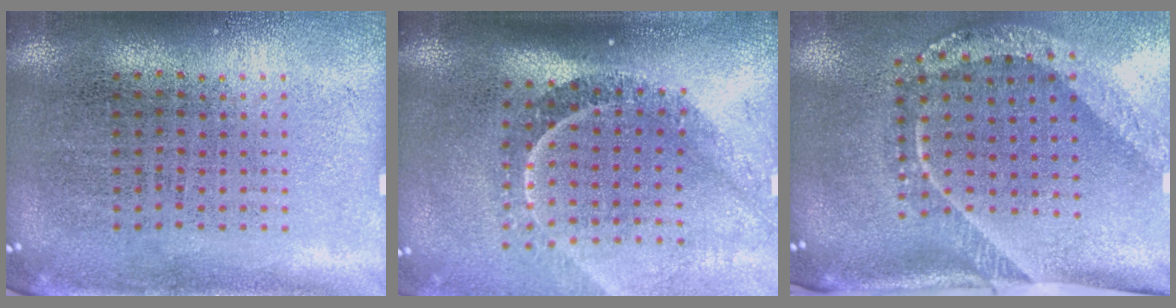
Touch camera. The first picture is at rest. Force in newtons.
{"total": 2.3, "press": 1.6, "slide": 1.7}
{"total": 2.5, "press": 1.7, "slide": 1.8}